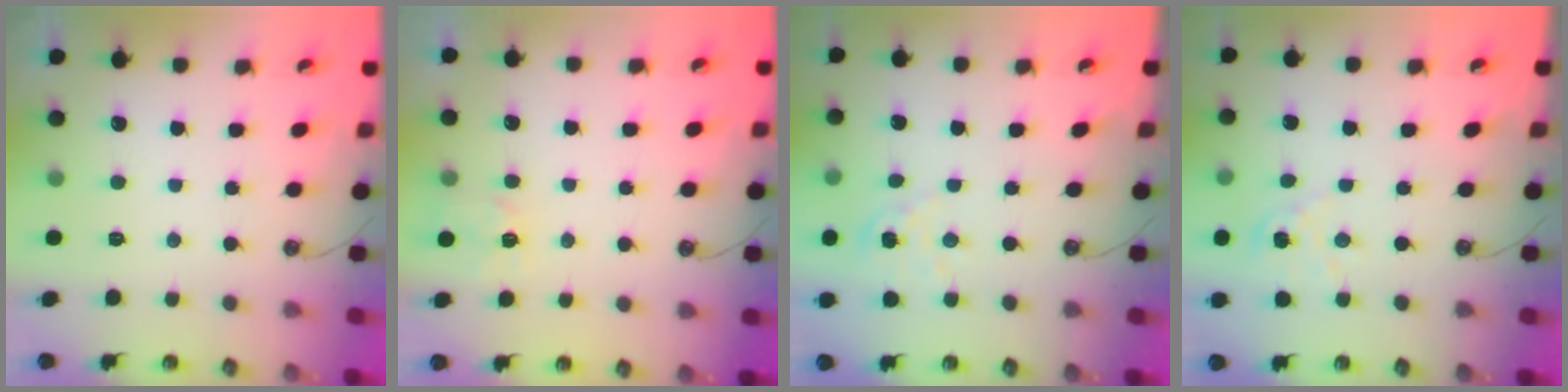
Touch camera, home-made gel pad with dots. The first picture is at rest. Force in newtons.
{"total": 3.4, "press": 3.4, "slide": 0.4}
{"total": 2.9, "press": 2.9, "slide": 0.3}
{"total": 2.9, "press": 2.9, "slide": 0.3}